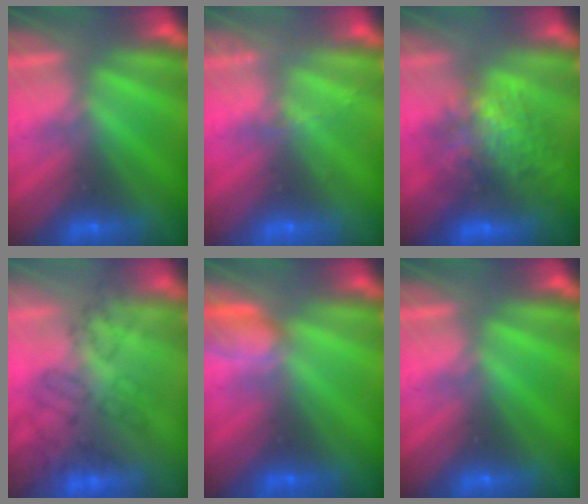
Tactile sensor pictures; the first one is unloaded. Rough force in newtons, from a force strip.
{"total": 2.0}
{"total": 7.0}
{"total": 4.6}
{"total": 3.8}
{"total": 0.0}